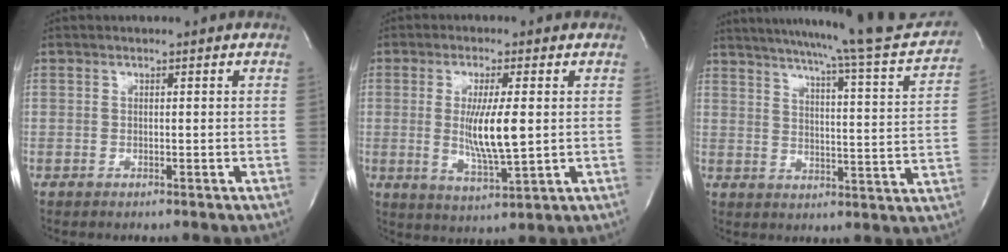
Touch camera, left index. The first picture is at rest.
{"total": 8.2, "force": [0.5, 0.8, 8.1], "torque": [-0.157, -0.020, 0.011]}
{"total": 23.6, "force": [21.5, 0.2, 9.7], "torque": [-0.147, -0.056, 0.269]}